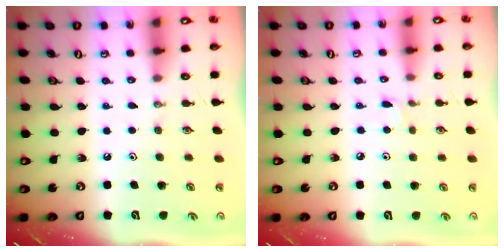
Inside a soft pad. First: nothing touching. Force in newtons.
{"total": 1.6, "press": 1.5, "slide": 0.2}